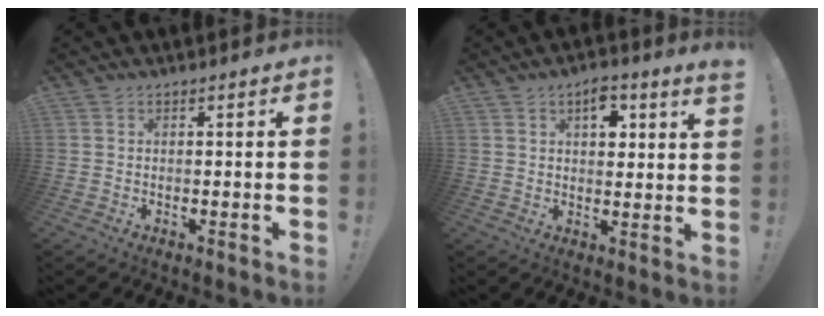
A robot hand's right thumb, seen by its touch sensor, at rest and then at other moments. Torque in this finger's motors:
{"motor_torque": [-0.01, 0.01, 0.09, 0.25, 0.03]}